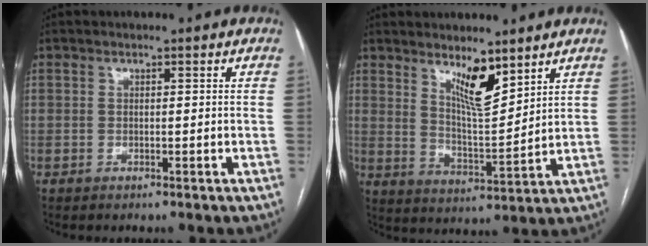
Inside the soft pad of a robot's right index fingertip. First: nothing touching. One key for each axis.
{"total": 7.5, "fx": 5.2, "fy": 1.4, "fz": 5.3, "tx": -0.097, "ty": -0.016, "tz": 0.098}